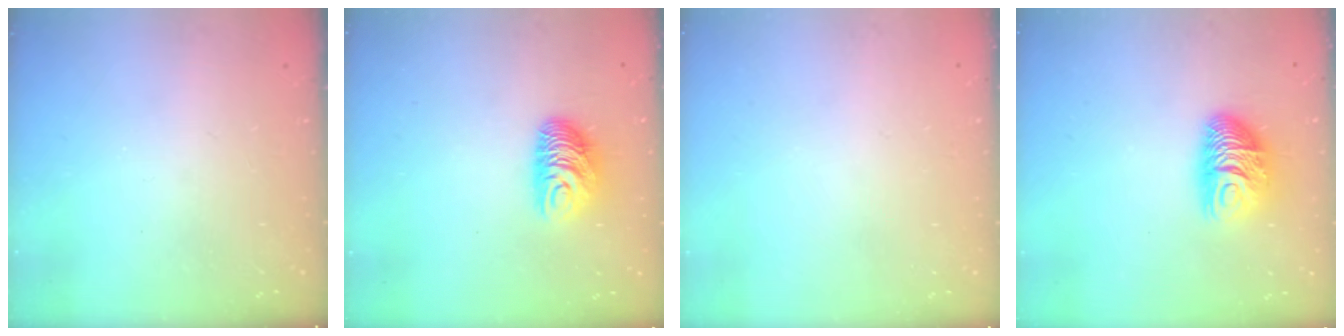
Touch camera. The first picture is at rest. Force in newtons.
{"total": 9.3, "press": 9.2, "slide": 0.7}
{"total": 0.0}
{"total": 9.1, "press": 9.1, "slide": 0.9}